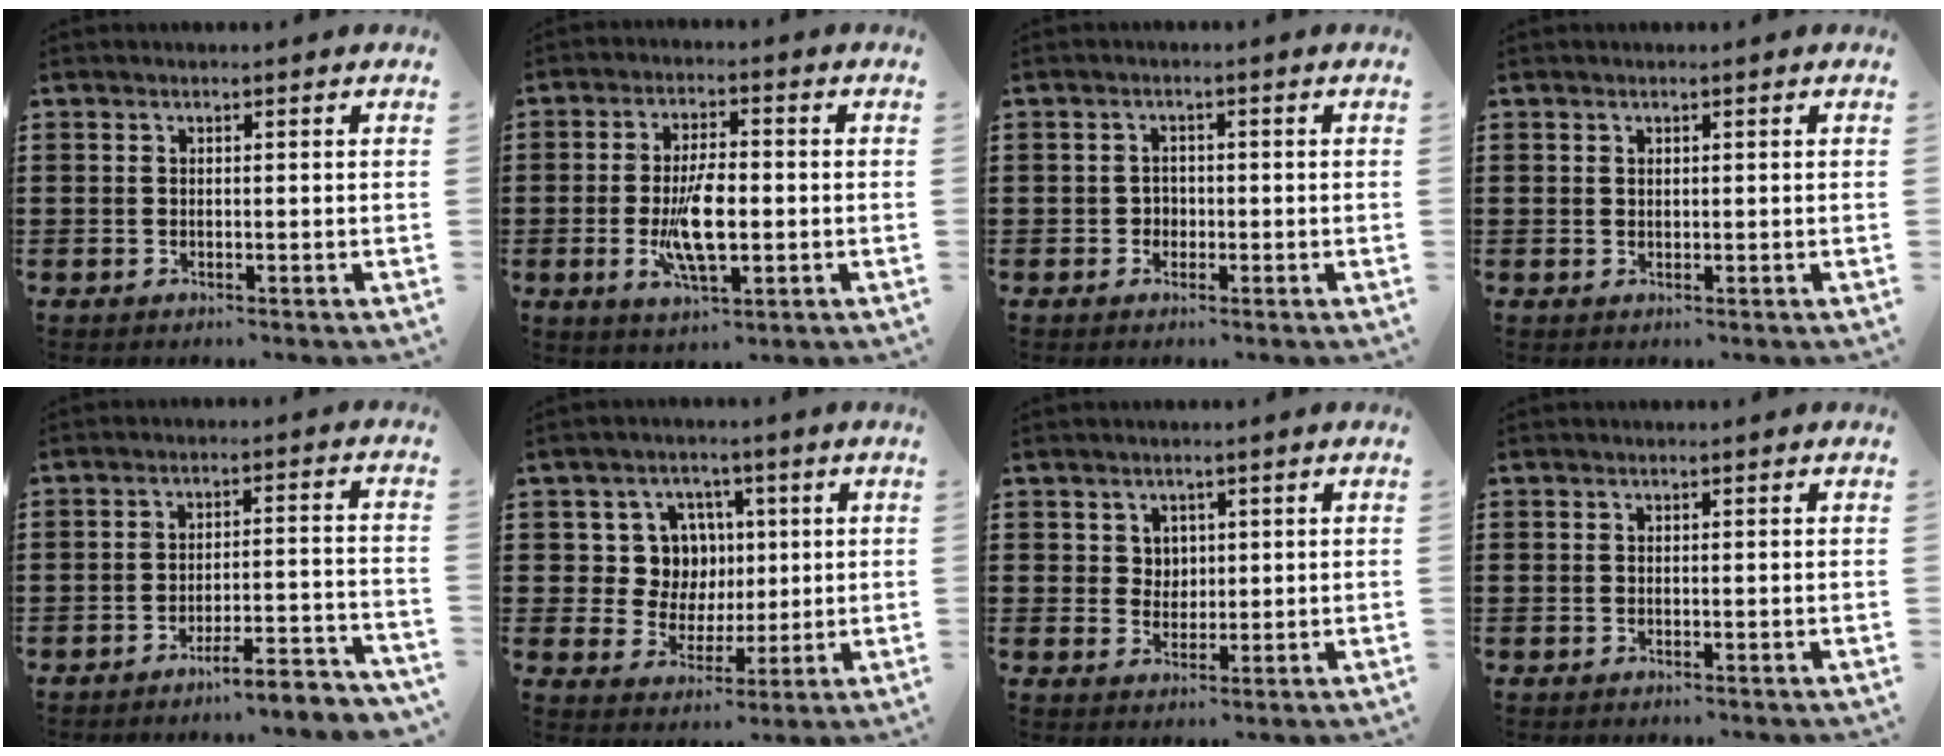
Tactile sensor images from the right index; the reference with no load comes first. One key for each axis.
{"total": 9.1, "fx": -1.4, "fy": 3.5, "fz": 8.3, "tx": -0.172, "ty": -0.008, "tz": -0.028}
{"total": 1.5, "fx": -0.5, "fy": 1.4, "fz": 0.4, "tx": -0.013, "ty": 0.002, "tz": -0.013}
{"total": 0.6, "fx": 0.4, "fy": 0.4, "fz": 0.2, "tx": -0.004, "ty": 0.002, "tz": 0.008}
{"total": 5.0, "fx": -4.5, "fy": -0.2, "fz": 2.1, "tx": -0.035, "ty": -0.010, "tz": -0.088}
{"total": 8.2, "fx": 1.7, "fy": 7.5, "fz": 2.7, "tx": -0.074, "ty": 0.015, "tz": 0.033}
{"total": 2.7, "fx": 1.4, "fy": 2.2, "fz": 0.6, "tx": -0.021, "ty": 0.010, "tz": 0.025}
{"total": 0.0}